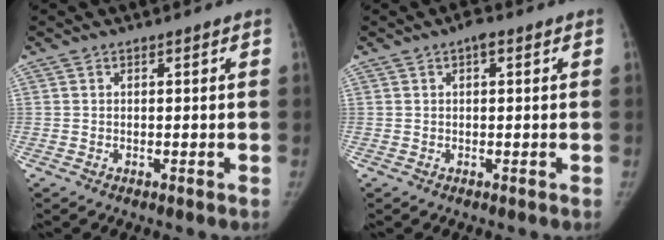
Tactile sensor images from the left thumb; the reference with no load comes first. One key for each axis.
{"total": 1.9, "fx": 0.8, "fy": 0.8, "fz": 1.5, "tx": -0.019, "ty": 0.004, "tz": 0.007}